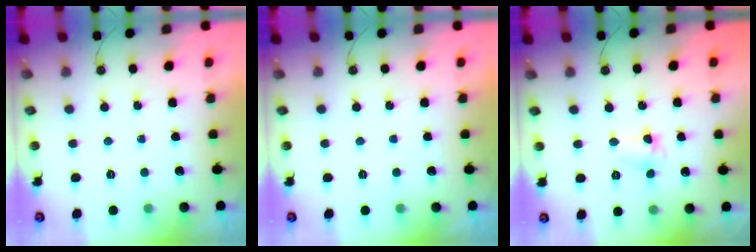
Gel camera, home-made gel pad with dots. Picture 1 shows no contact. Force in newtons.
{"total": 0.0}
{"total": 2.9, "press": 2.9, "slide": 0.3}